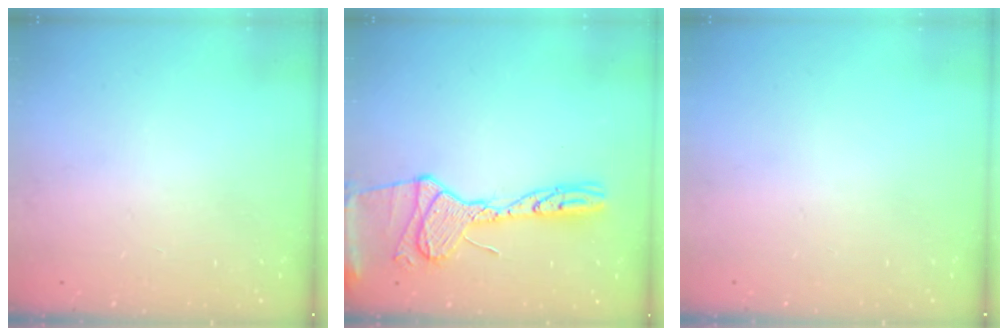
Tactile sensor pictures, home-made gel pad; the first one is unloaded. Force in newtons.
{"total": 17.4, "press": 17.2, "slide": 2.8}
{"total": 0.0}